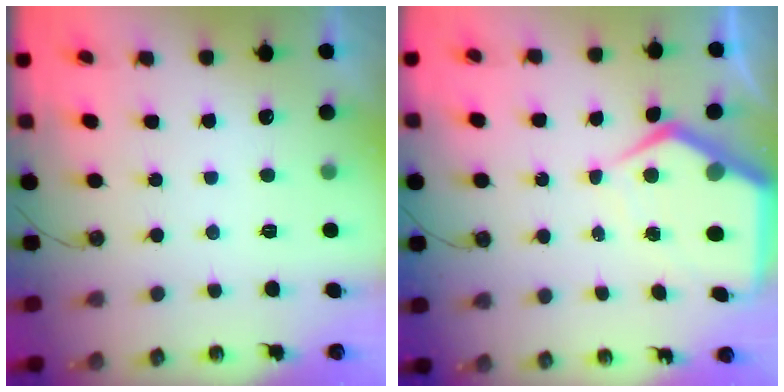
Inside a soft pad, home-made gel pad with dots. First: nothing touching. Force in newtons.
{"total": 9.3, "press": 9.3, "slide": 1.0}